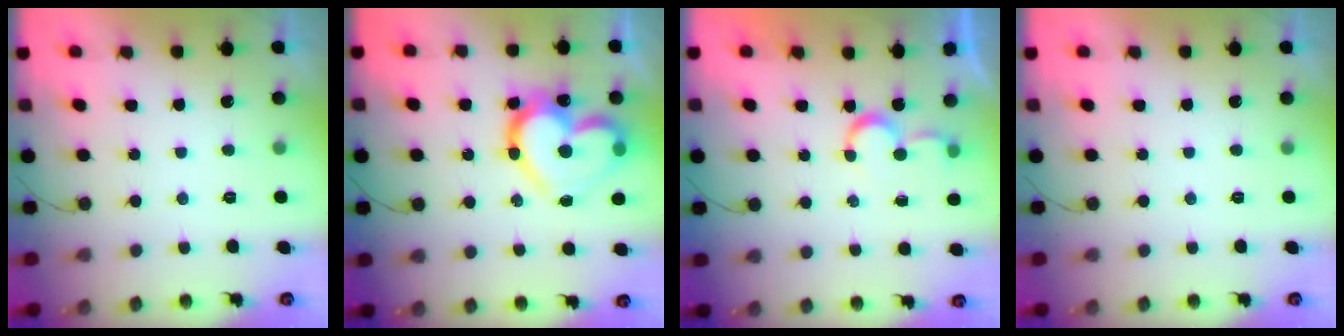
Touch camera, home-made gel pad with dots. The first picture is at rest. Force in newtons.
{"total": 20.6, "press": 20.6, "slide": 1.8}
{"total": 4.7, "press": 4.6, "slide": 0.4}
{"total": 0.0}